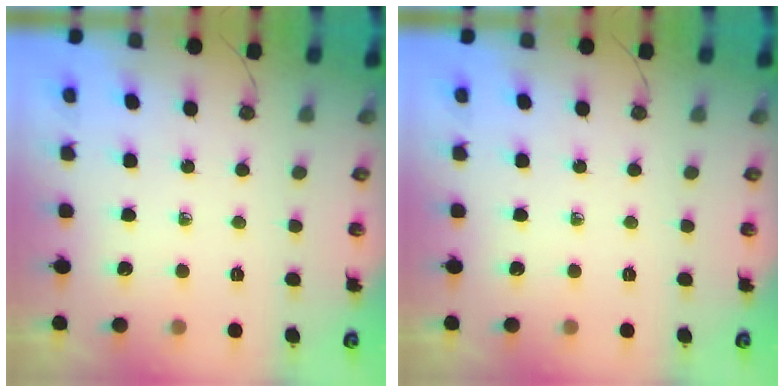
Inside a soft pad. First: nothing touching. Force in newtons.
{"total": 0.0}